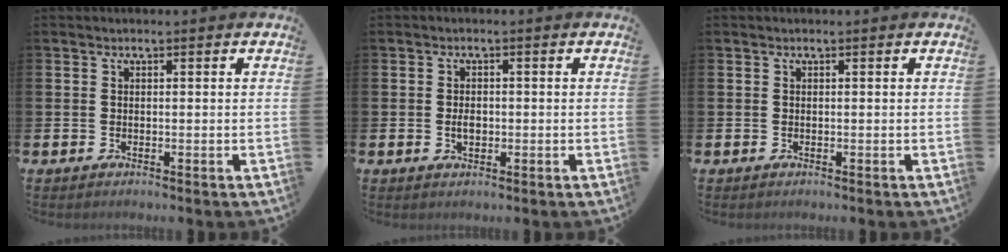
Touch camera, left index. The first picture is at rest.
{"total": 2.0, "force": [-0.2, 1.2, 1.5], "torque": [-0.019, 0.000, -0.006]}
{"total": 0.0}